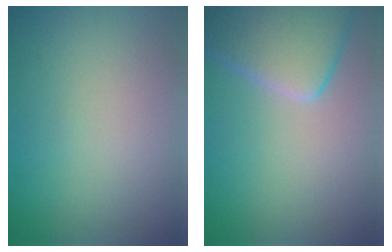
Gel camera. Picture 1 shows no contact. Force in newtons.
{"total": 6.9, "press": 6.9, "slide": 0.5}